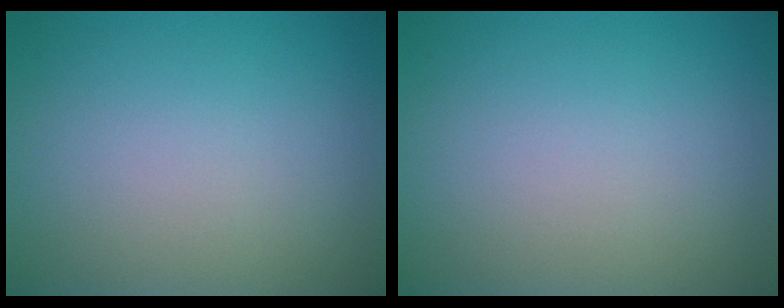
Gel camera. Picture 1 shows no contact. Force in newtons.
{"total": 0.0}